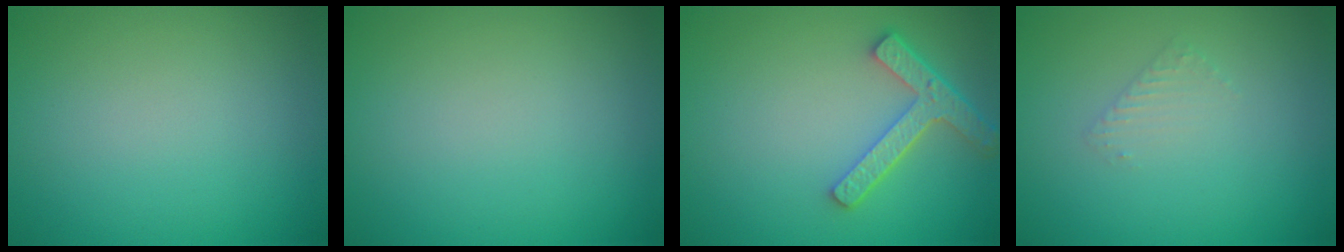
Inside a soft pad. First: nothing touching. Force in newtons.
{"total": 0.0}
{"total": 3.8, "press": 3.0, "slide": 2.3}
{"total": 0.9, "press": 0.9, "slide": 0.2}